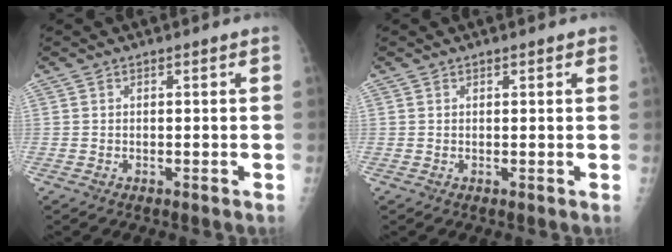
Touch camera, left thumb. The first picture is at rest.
{"total": 1.2, "force": [0.8, 0.5, 0.7], "torque": [-0.002, -0.001, 0.006]}